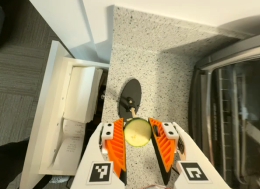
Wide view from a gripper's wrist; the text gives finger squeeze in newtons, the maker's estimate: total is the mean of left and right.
{"total": 10.0, "left": 9.9, "right": 10.1}